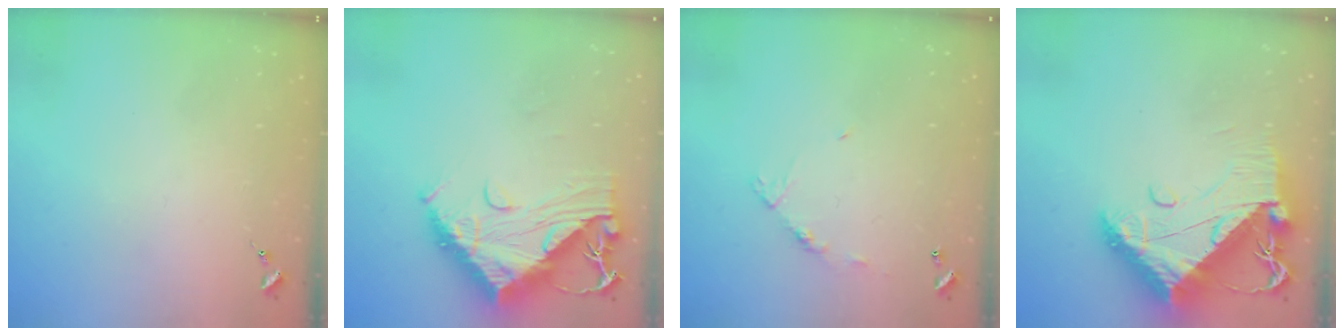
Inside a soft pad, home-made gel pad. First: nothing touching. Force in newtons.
{"total": 14.5, "press": 14.4, "slide": 1.6}
{"total": 6.2, "press": 6.2, "slide": 0.4}
{"total": 16.5, "press": 16.4, "slide": 1.8}